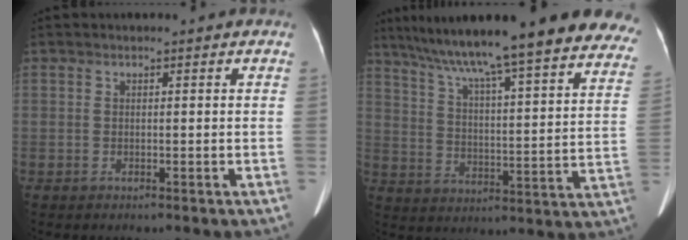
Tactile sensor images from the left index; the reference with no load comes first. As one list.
[{"total": 32.4, "force": [27.2, 3.1, 17.3], "torque": [-0.228, -0.037, 0.353]}]